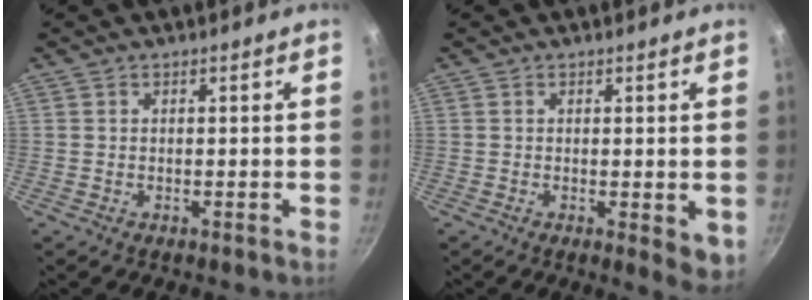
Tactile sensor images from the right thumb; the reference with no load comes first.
{"total": 4.5, "force": [-0.4, 1.7, 4.2], "torque": [-0.050, -0.013, -0.004]}